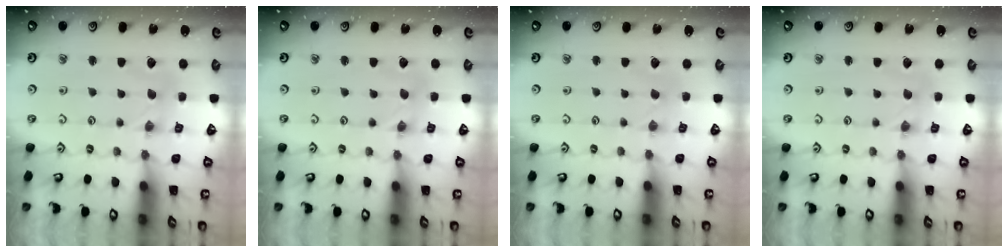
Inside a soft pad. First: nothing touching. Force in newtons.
{"total": 0.8, "press": 0.8, "slide": 0.2}
{"total": 0.0}
{"total": 0.0}